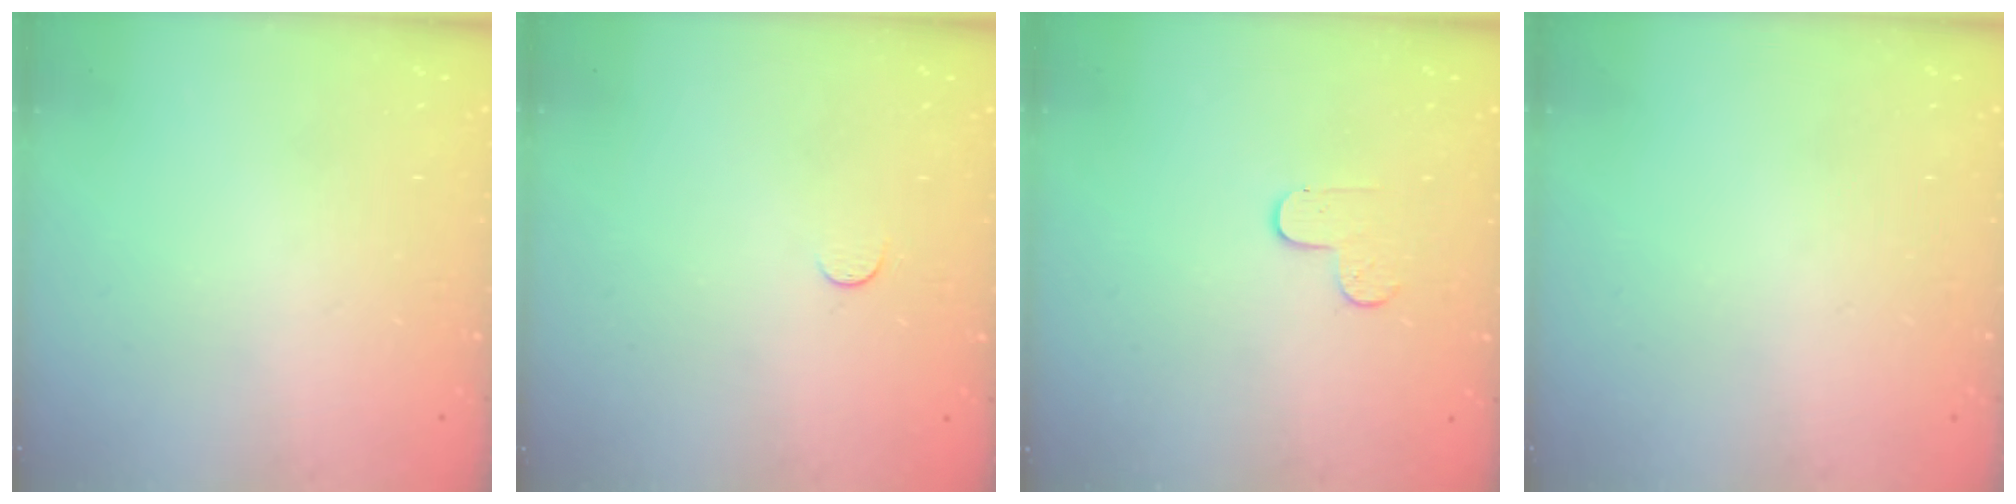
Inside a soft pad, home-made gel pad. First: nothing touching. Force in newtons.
{"total": 3.1, "press": 3.1, "slide": 0.4}
{"total": 3.7, "press": 3.6, "slide": 0.4}
{"total": 0.0}